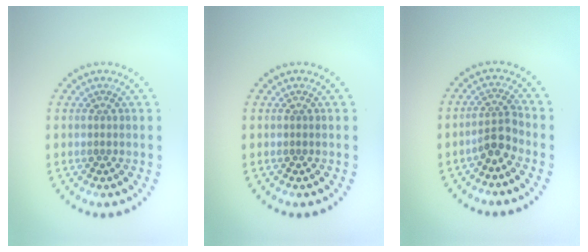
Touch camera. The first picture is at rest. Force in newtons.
{"total": 0.0}
{"total": 2.3, "press": 1.8, "slide": 1.5}